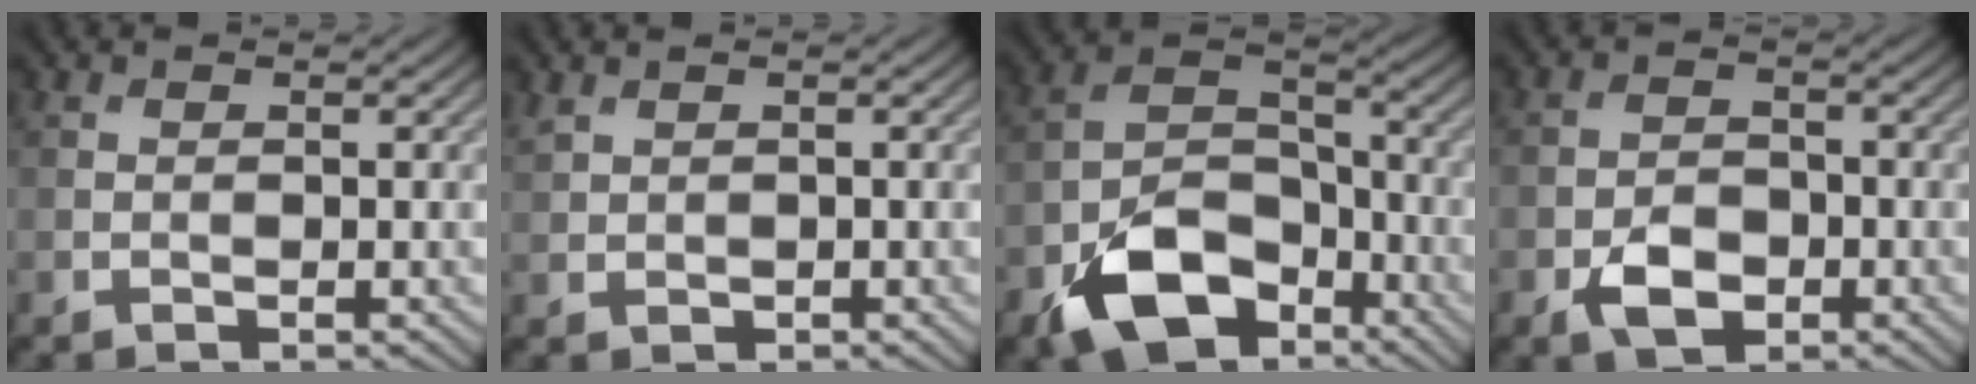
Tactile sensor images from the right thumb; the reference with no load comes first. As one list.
[{"total": 1.2, "force": [0.7, 0.8, 0.6], "torque": [-0.018, 0.001, 0.019]}, {"total": 12.0, "force": [-7.0, 6.9, 6.9], "torque": [-0.140, -0.014, -0.134]}, {"total": 4.5, "force": [-2.2, 2.8, 2.7], "torque": [-0.049, -0.003, -0.047]}]